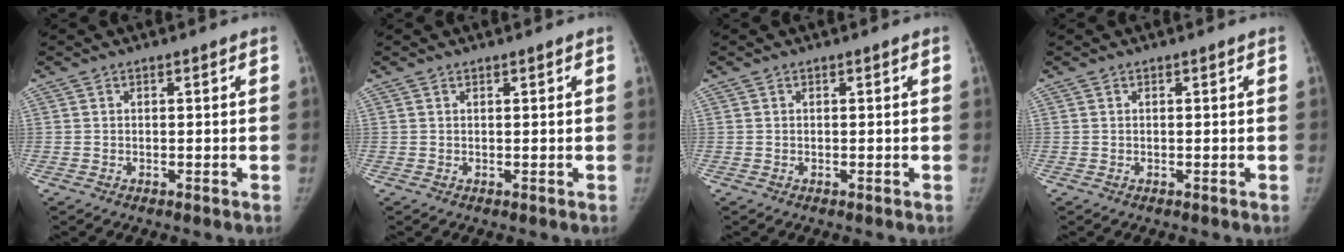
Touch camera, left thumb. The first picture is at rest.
{"total": 0.0}
{"total": 0.0}
{"total": 0.0}